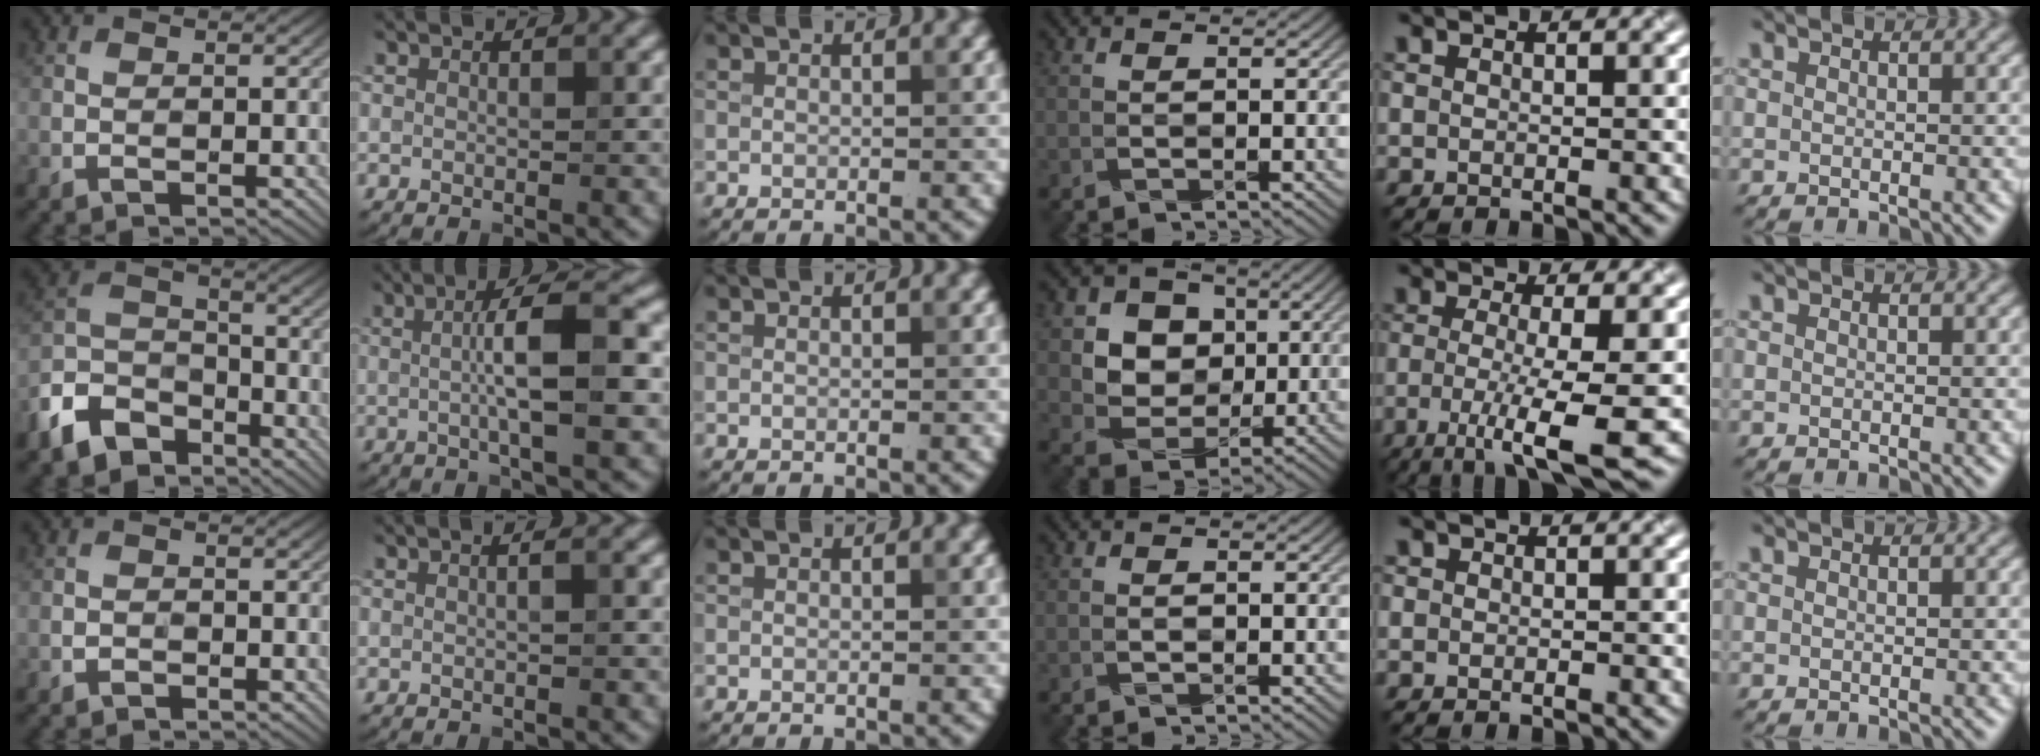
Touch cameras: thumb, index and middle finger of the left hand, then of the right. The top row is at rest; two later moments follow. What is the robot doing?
{"motion": "wrap", "object": "tissue paper"}